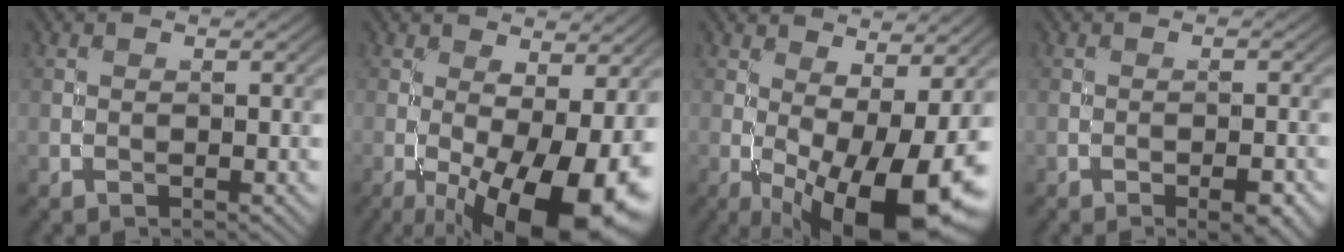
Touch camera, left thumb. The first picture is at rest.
{"total": 15.2, "force": [-5.1, 5.2, 13.4], "torque": [-0.200, -0.018, -0.067]}
{"total": 15.1, "force": [-3.4, 5.4, 13.7], "torque": [-0.206, -0.008, -0.041]}
{"total": 3.9, "force": [-2.0, 1.3, 3.0], "torque": [-0.042, 0.008, -0.024]}